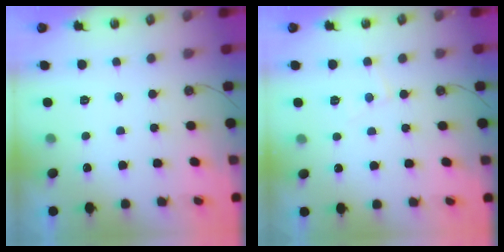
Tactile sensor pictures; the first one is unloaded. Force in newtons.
{"total": 5.3, "press": 5.2, "slide": 0.7}